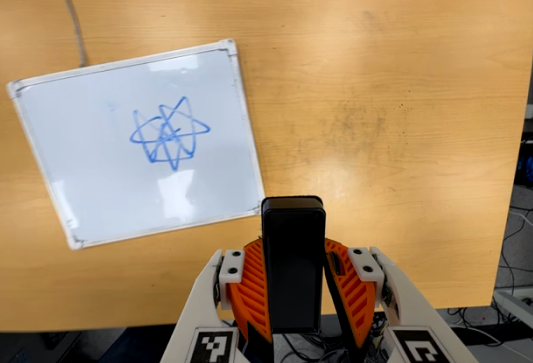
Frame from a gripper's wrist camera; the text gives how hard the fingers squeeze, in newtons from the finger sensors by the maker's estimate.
{"total": 5.2, "left": 4.8, "right": 5.6}